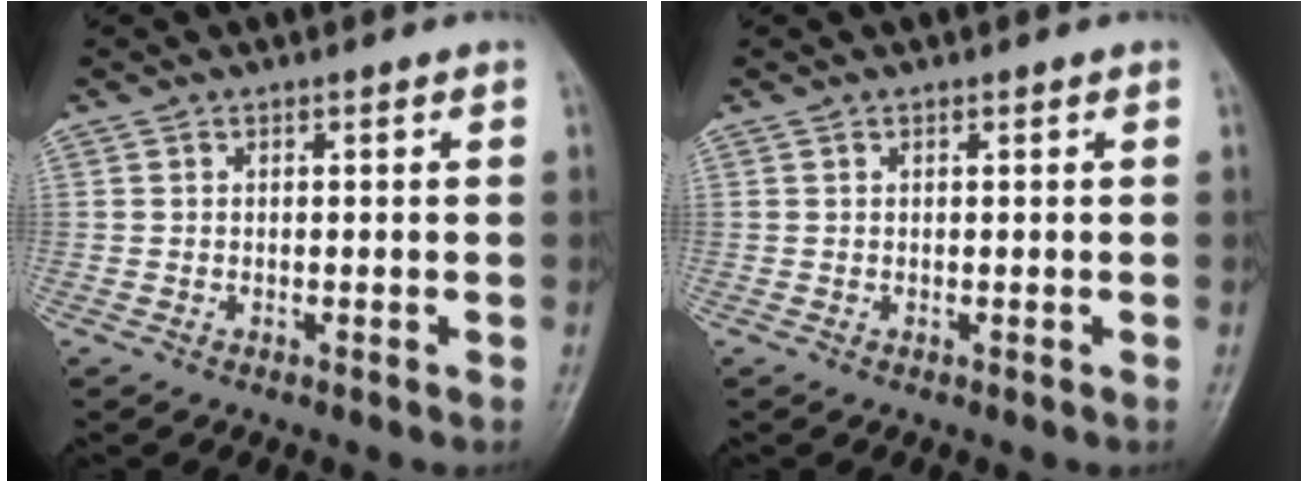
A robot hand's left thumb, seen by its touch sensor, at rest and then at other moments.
{"total": 0.0}